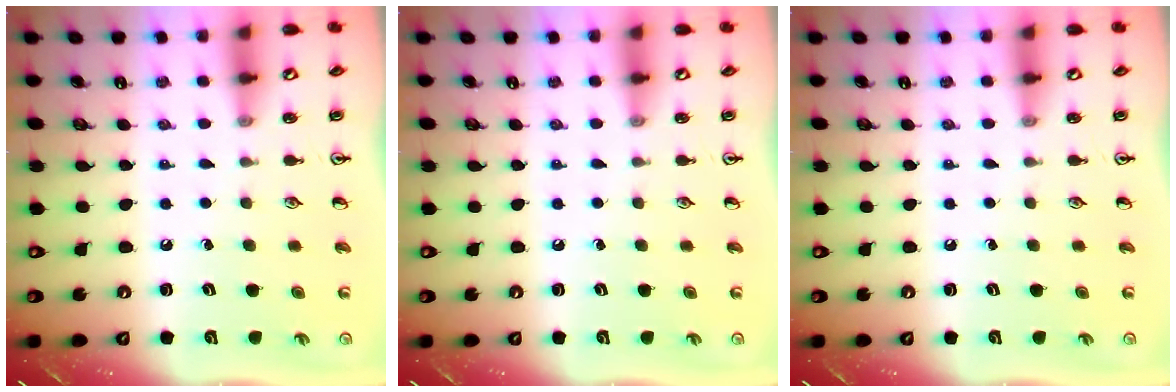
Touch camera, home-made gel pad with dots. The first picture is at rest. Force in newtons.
{"total": 0.0}
{"total": 0.0}